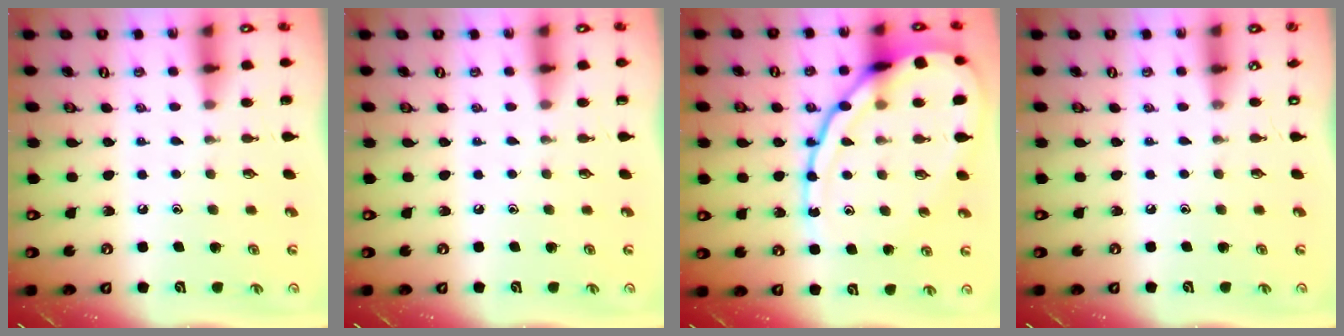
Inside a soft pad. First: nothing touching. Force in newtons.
{"total": 0.0}
{"total": 20.5, "press": 20.4, "slide": 1.9}
{"total": 0.0}